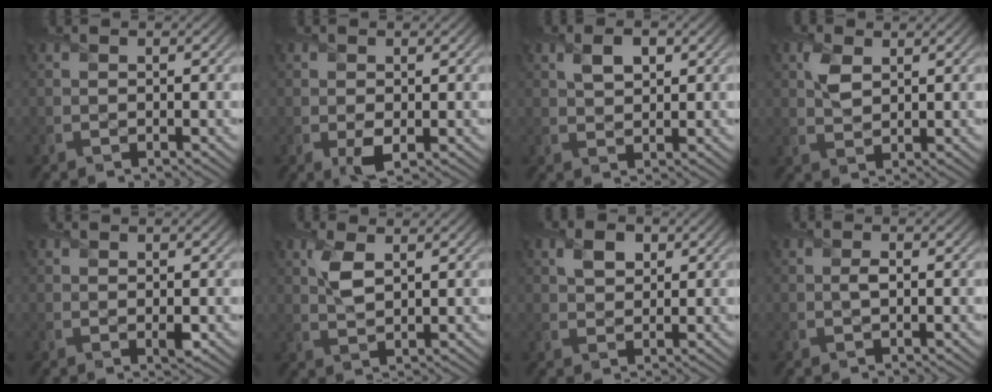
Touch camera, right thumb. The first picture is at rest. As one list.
[{"total": 2.1, "force": [-0.4, 1.3, 1.6], "torque": [-0.033, -0.011, -0.005]}, {"total": 3.2, "force": [1.3, 1.9, 2.2], "torque": [-0.045, 0.000, 0.023]}, {"total": 3.1, "force": [1.4, 1.9, 2.1], "torque": [-0.052, 0.002, 0.026]}, {"total": 1.1, "force": [0.0, 0.6, 0.9], "torque": [-0.016, -0.007, -0.002]}, {"total": 3.5, "force": [1.5, 1.6, 2.8], "torque": [-0.068, 0.003, 0.032]}, {"total": 3.2, "force": [1.3, 2.3, 1.9], "torque": [-0.041, -0.001, 0.023]}, {"total": 1.2, "force": [0.0, 0.7, 1.0], "torque": [-0.021, -0.002, -0.001]}]